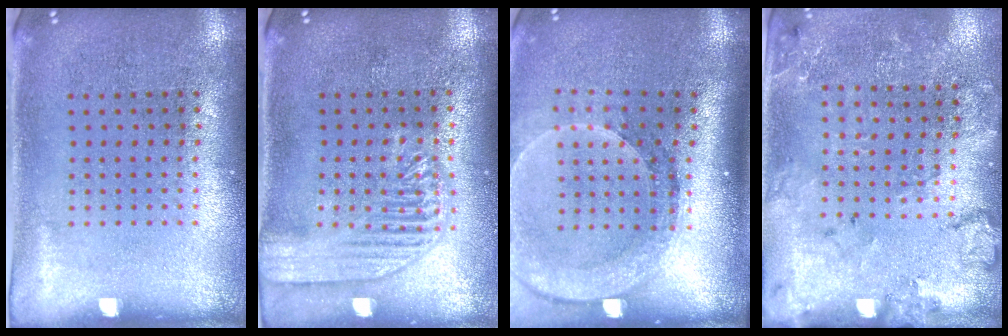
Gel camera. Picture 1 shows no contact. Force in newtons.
{"total": 1.8, "press": 1.7, "slide": 0.2}
{"total": 2.6, "press": 2.0, "slide": 1.6}
{"total": 1.7, "press": 1.6, "slide": 0.5}